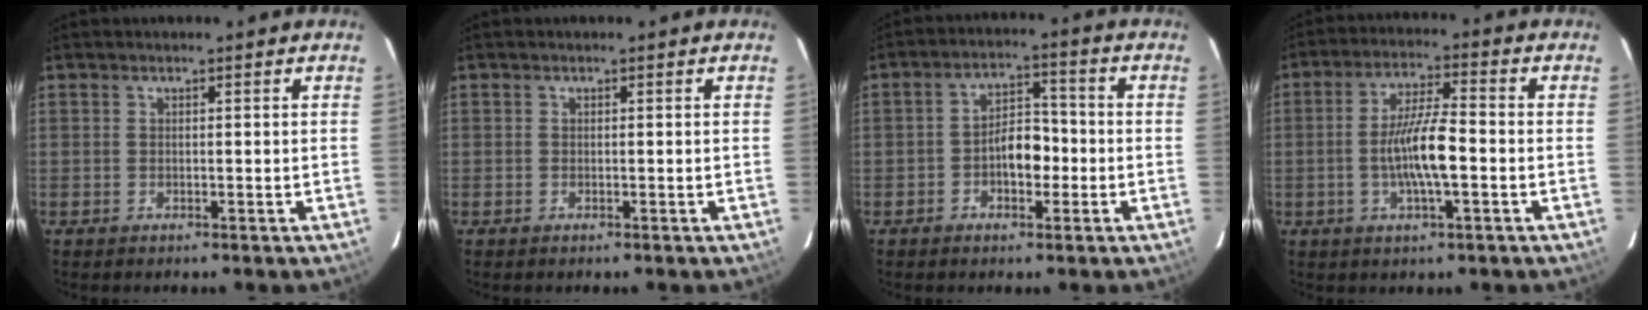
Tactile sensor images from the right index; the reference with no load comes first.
{"total": 0.0}
{"total": 6.3, "force": [-1.9, 3.6, 4.8], "torque": [-0.085, 0.017, -0.027]}
{"total": 9.1, "force": [-1.9, 1.5, 8.8], "torque": [-0.168, 0.001, -0.035]}